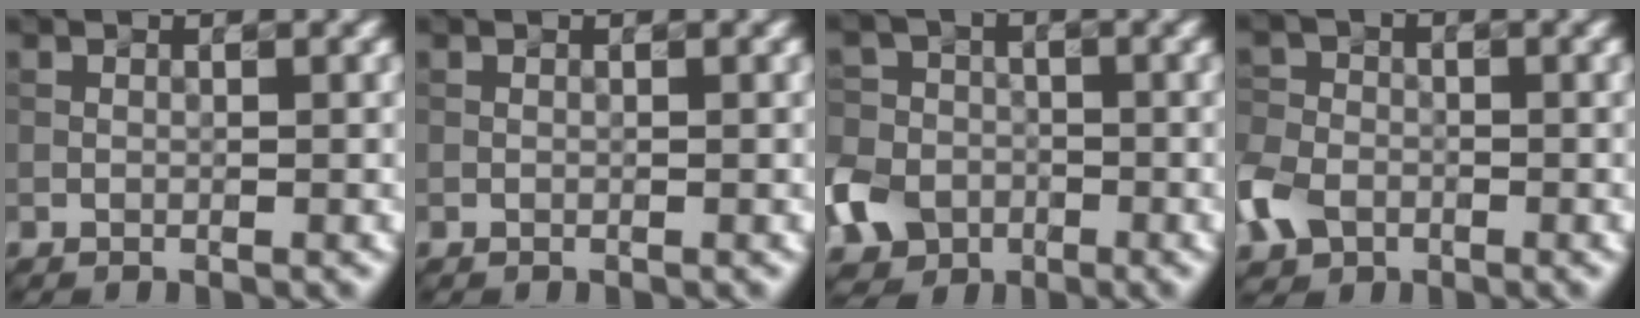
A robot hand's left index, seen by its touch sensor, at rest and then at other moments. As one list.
[{"total": 0.0}, {"total": 6.2, "force": [-3.0, 4.9, 2.4], "torque": [-0.051, -0.009, -0.070]}, {"total": 4.5, "force": [-2.1, 3.4, 2.1], "torque": [-0.054, -0.003, -0.055]}]